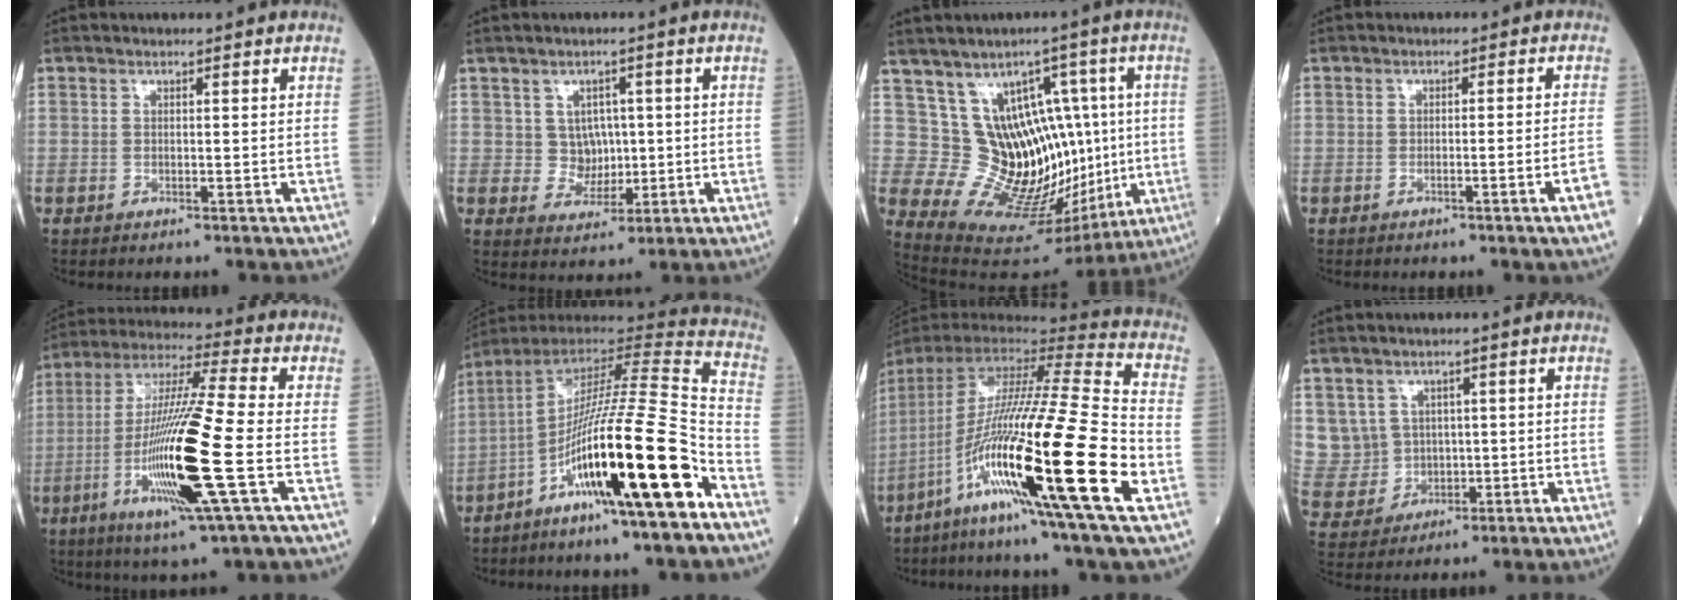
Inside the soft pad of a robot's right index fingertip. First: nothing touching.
{"total": 3.8, "force": [0.4, 3.6, 1.3], "torque": [-0.016, 0.006, 0.010]}
{"total": 14.5, "force": [2.1, 9.4, 10.8], "torque": [-0.154, 0.037, 0.069]}
{"total": 4.6, "force": [-2.4, -1.1, 3.8], "torque": [-0.055, 0.004, -0.034]}
{"total": 17.9, "force": [-5.0, -0.5, 17.2], "torque": [-0.355, -0.022, -0.101]}
{"total": 21.6, "force": [-10.0, 0.1, 19.2], "torque": [-0.316, -0.022, -0.179]}
{"total": 30.4, "force": [-9.6, 0.7, 28.8], "torque": [-0.522, -0.061, -0.186]}
{"total": 8.1, "force": [1.8, 7.9, 0.9], "torque": [-0.046, 0.034, 0.055]}